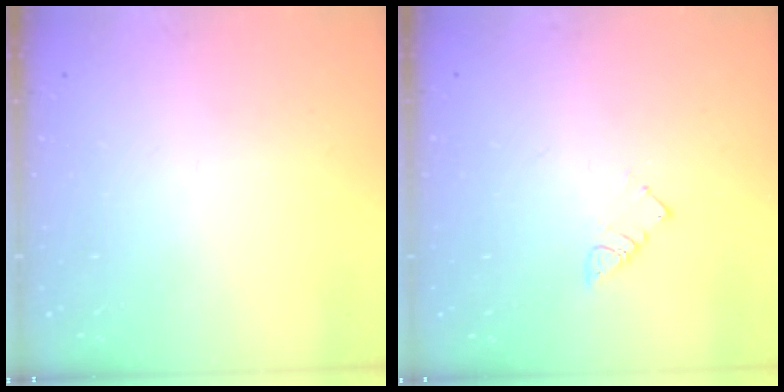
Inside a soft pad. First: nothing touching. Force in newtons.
{"total": 2.9, "press": 2.9, "slide": 0.5}